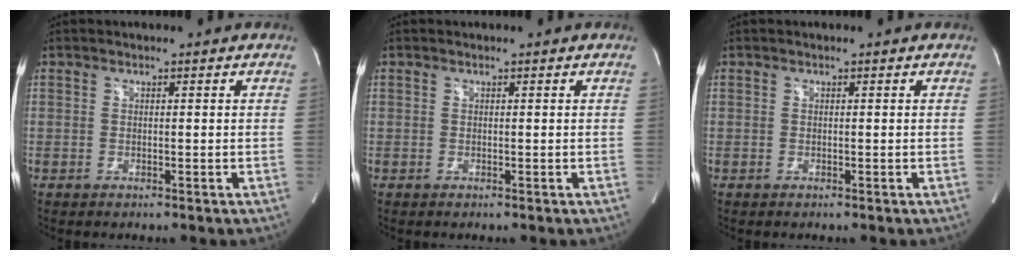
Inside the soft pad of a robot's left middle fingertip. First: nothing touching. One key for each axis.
{"total": 0.0}
{"total": 0.0}